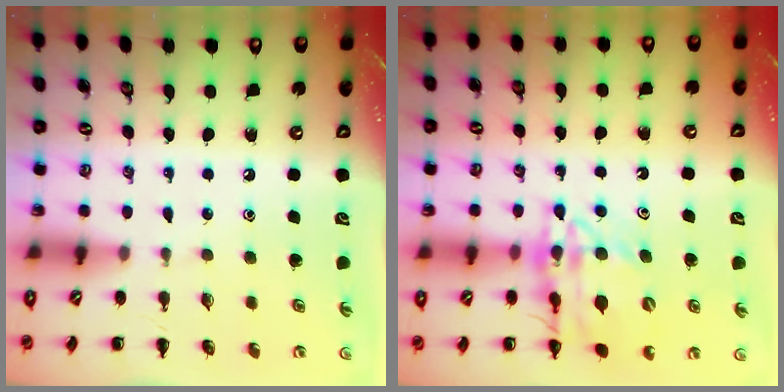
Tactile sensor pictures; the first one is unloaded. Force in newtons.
{"total": 16.3, "press": 16.0, "slide": 3.3}